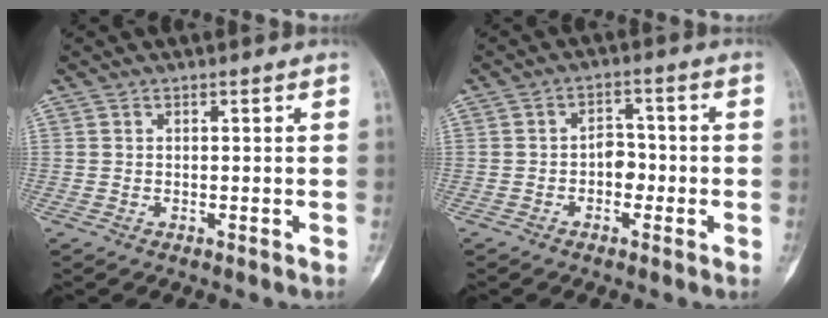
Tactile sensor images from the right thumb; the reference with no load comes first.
{"total": 4.1, "force": [-1.1, 2.9, 2.7], "torque": [-0.019, 0.017, -0.025]}